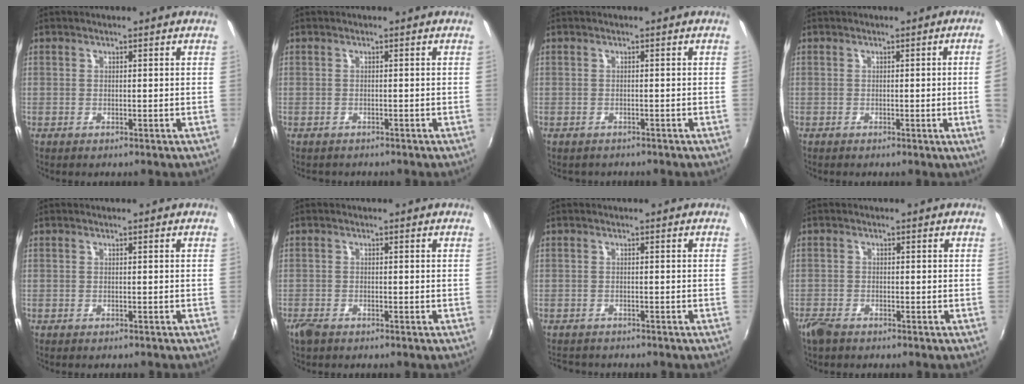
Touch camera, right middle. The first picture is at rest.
{"total": 1.1, "force": [-0.9, 0.5, 0.1], "torque": [-0.007, -0.003, -0.013]}
{"total": 1.2, "force": [-1.0, 0.7, 0.1], "torque": [-0.007, -0.003, -0.013]}
{"total": 4.4, "force": [0.2, -2.1, 3.8], "torque": [-0.059, -0.008, 0.007]}
{"total": 0.8, "force": [-0.7, 0.2, 0.2], "torque": [-0.006, -0.003, -0.011]}
{"total": 2.4, "force": [-1.9, 1.0, 1.1], "torque": [-0.030, -0.007, -0.038]}
{"total": 3.8, "force": [-3.5, 1.2, 0.9], "torque": [-0.025, -0.013, -0.058]}
{"total": 3.2, "force": [-2.5, 1.2, 1.4], "torque": [-0.040, -0.008, -0.053]}